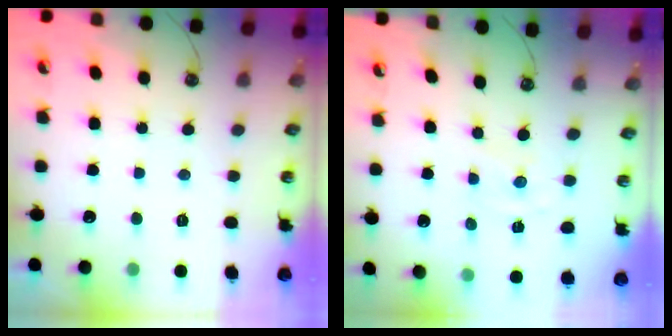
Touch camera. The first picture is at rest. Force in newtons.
{"total": 0.0}